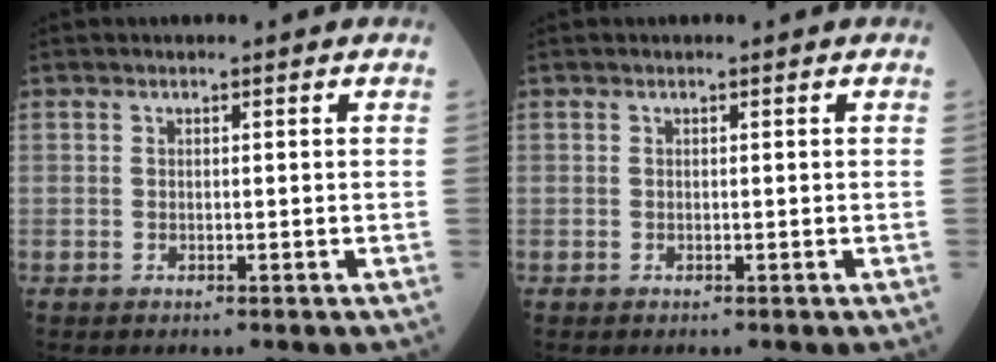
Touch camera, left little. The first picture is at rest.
{"total": 0.0}